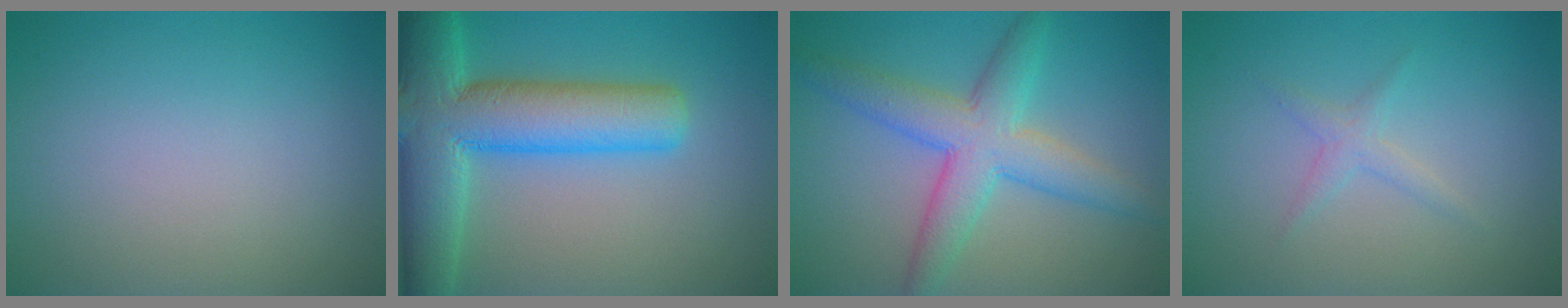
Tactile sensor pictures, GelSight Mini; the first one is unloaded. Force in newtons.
{"total": 10.7, "press": 10.7, "slide": 0.5}
{"total": 5.8, "press": 5.8, "slide": 0.0}
{"total": 1.3, "press": 1.3, "slide": 0.0}